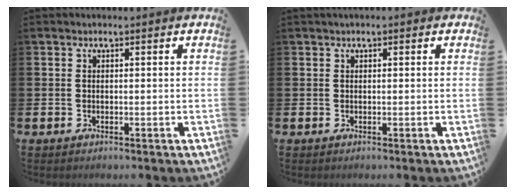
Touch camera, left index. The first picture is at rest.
{"total": 0.5, "force": [0.3, 0.3, 0.3], "torque": [-0.005, 0.006, 0.003]}